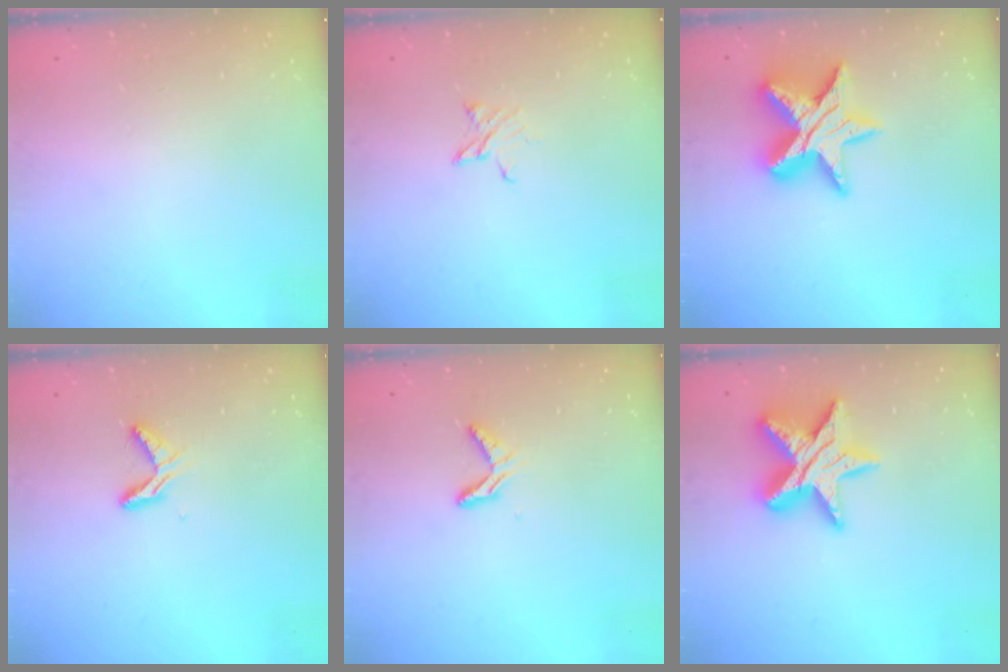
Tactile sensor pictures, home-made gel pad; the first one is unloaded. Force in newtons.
{"total": 4.2, "press": 4.2, "slide": 0.5}
{"total": 15.6, "press": 15.6, "slide": 0.9}
{"total": 5.2, "press": 5.2, "slide": 0.4}
{"total": 4.7, "press": 4.7, "slide": 0.3}
{"total": 15.8, "press": 15.8, "slide": 1.2}